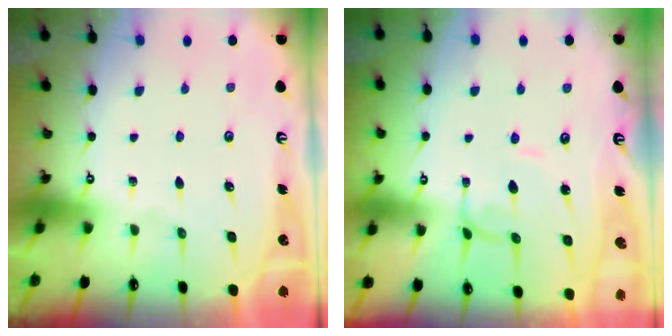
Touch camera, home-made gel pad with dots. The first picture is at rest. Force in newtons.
{"total": 2.2, "press": 2.2, "slide": 0.1}